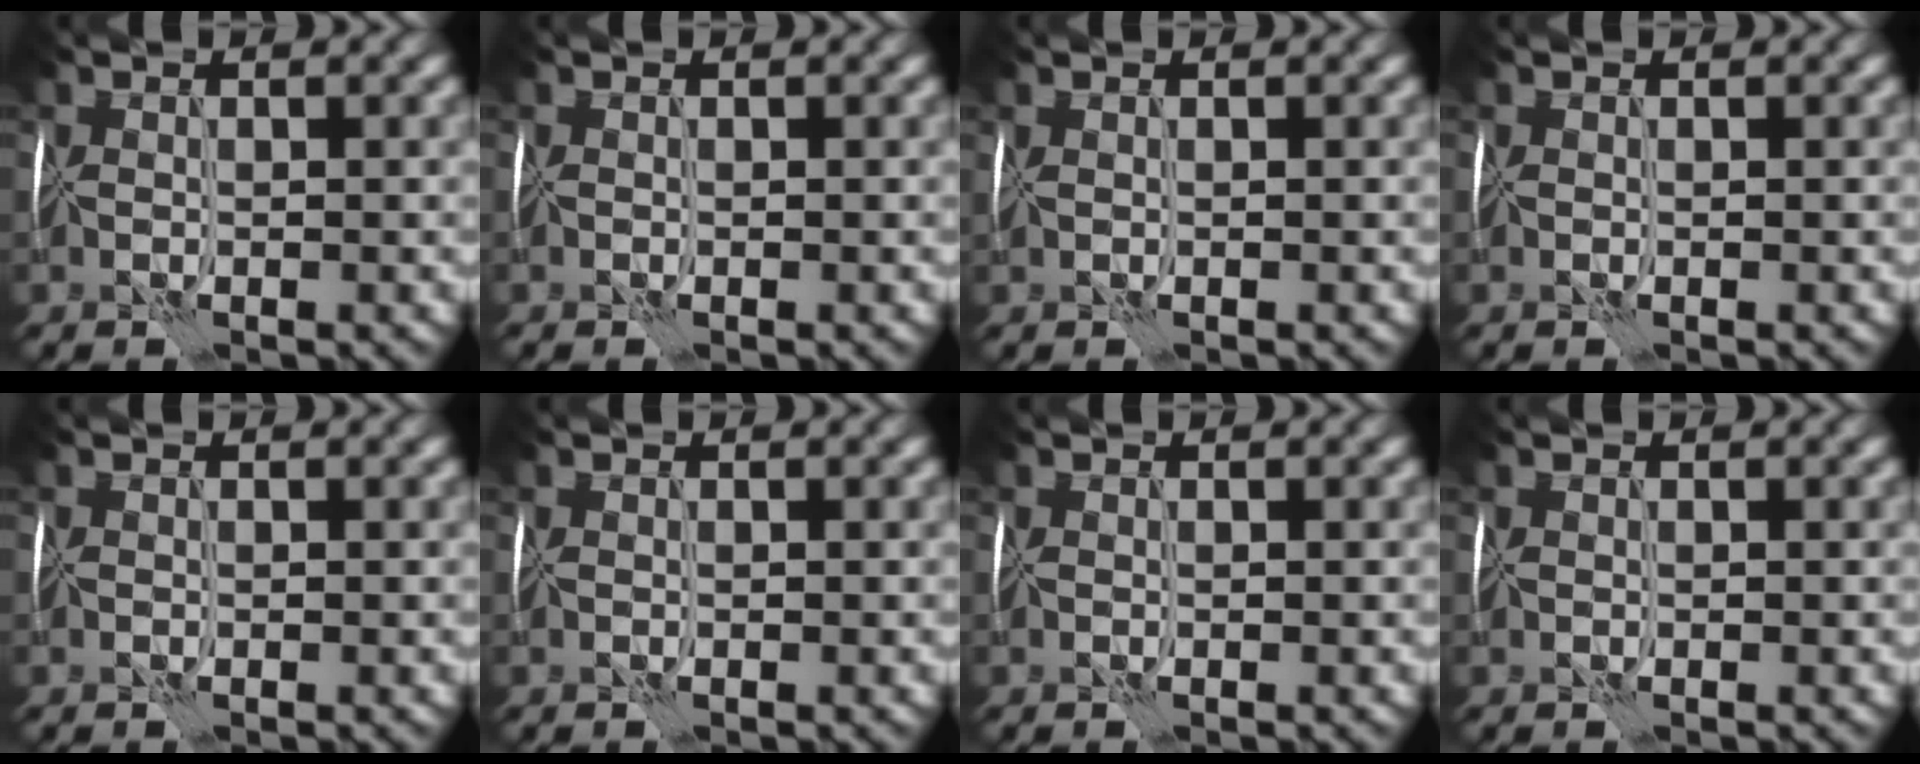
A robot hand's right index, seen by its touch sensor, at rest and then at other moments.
{"total": 0.0}
{"total": 0.5, "force": [0.4, 0.1, 0.3], "torque": [-0.005, 0.001, 0.010]}
{"total": 0.0}
{"total": 0.0}
{"total": 0.0}
{"total": 0.0}
{"total": 0.0}